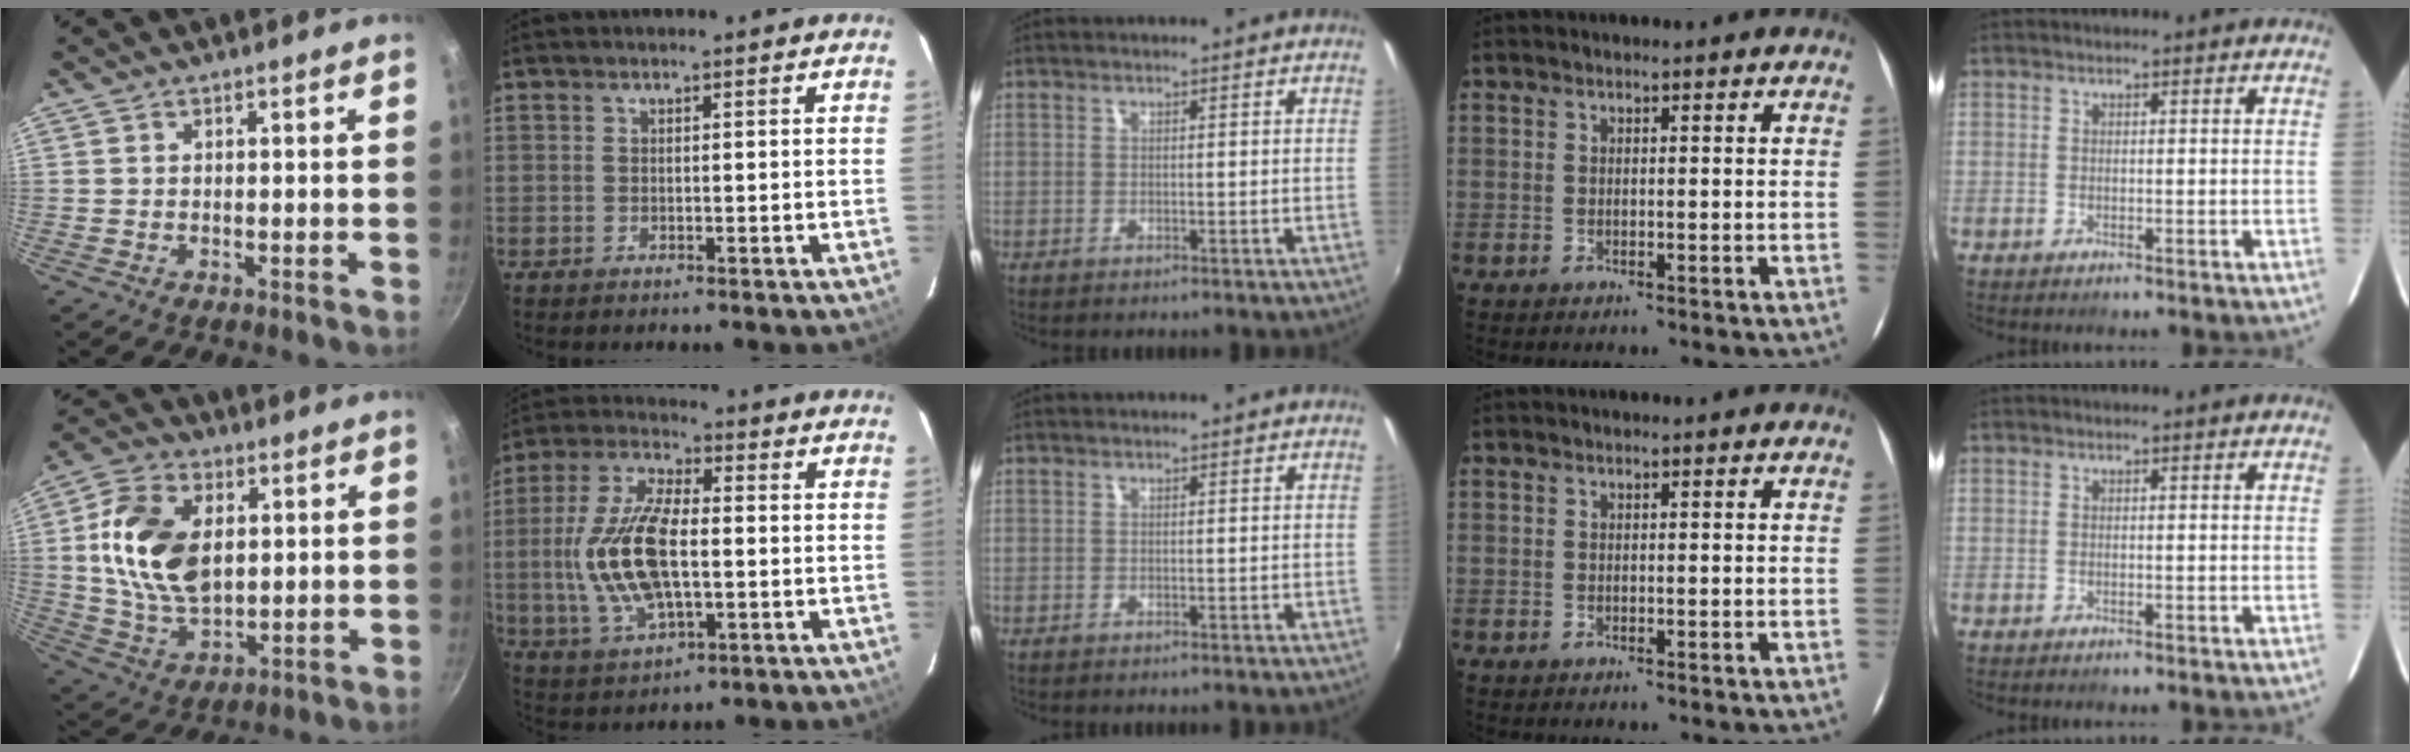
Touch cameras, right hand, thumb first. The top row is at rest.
{"thumb": {"total": 15.7, "force": [2.6, 9.9, 12.0], "torque": [-0.206, -0.007, 0.052]}, "index": {"total": 15.9, "force": [-1.3, 7.1, 14.2], "torque": [-0.300, 0.001, -0.019]}}